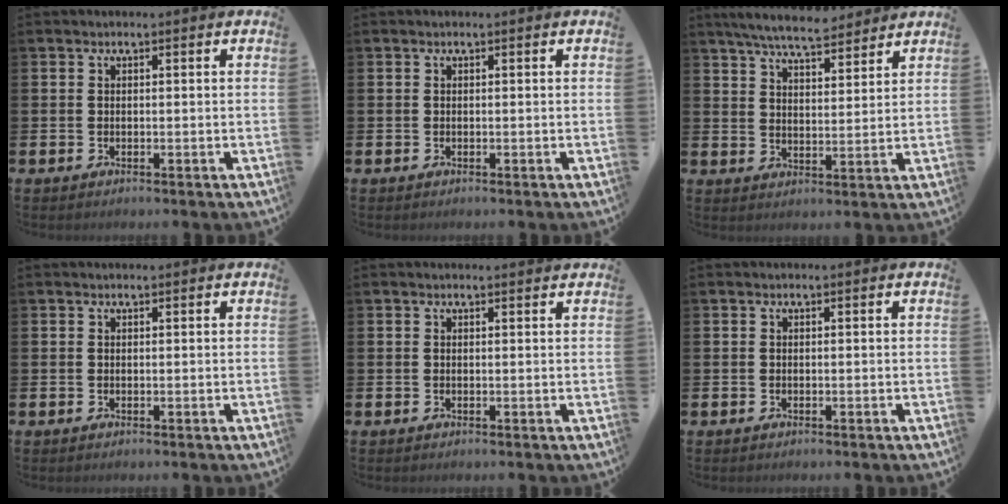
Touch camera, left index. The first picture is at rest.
{"total": 0.0}
{"total": 6.9, "force": [6.5, 1.0, 2.0], "torque": [-0.054, -0.025, 0.118]}
{"total": 0.0}
{"total": 0.6, "force": [0.5, 0.0, 0.2], "torque": [0.008, -0.003, 0.007]}
{"total": 0.0}